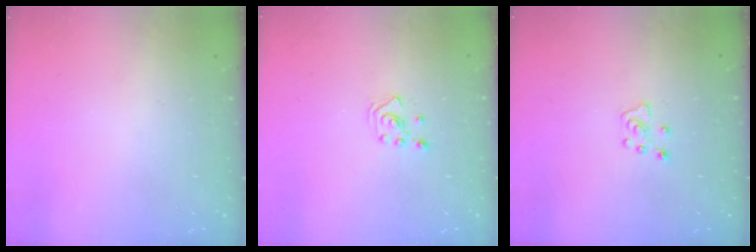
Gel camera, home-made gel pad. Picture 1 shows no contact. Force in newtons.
{"total": 2.6, "press": 2.4, "slide": 0.9}
{"total": 5.0, "press": 5.0, "slide": 0.5}